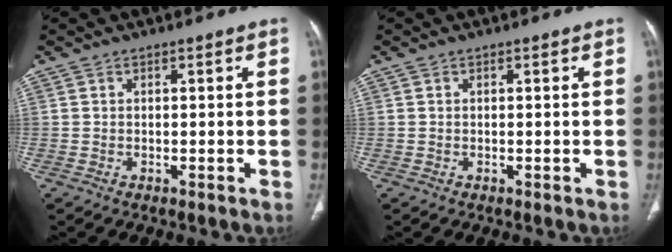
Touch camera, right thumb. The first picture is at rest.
{"total": 0.0}